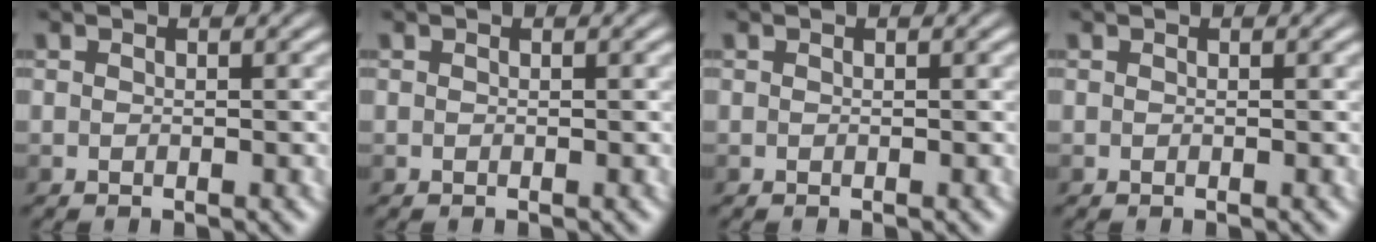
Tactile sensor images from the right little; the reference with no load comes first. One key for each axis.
{"total": 0.0}
{"total": 0.0}
{"total": 0.0}